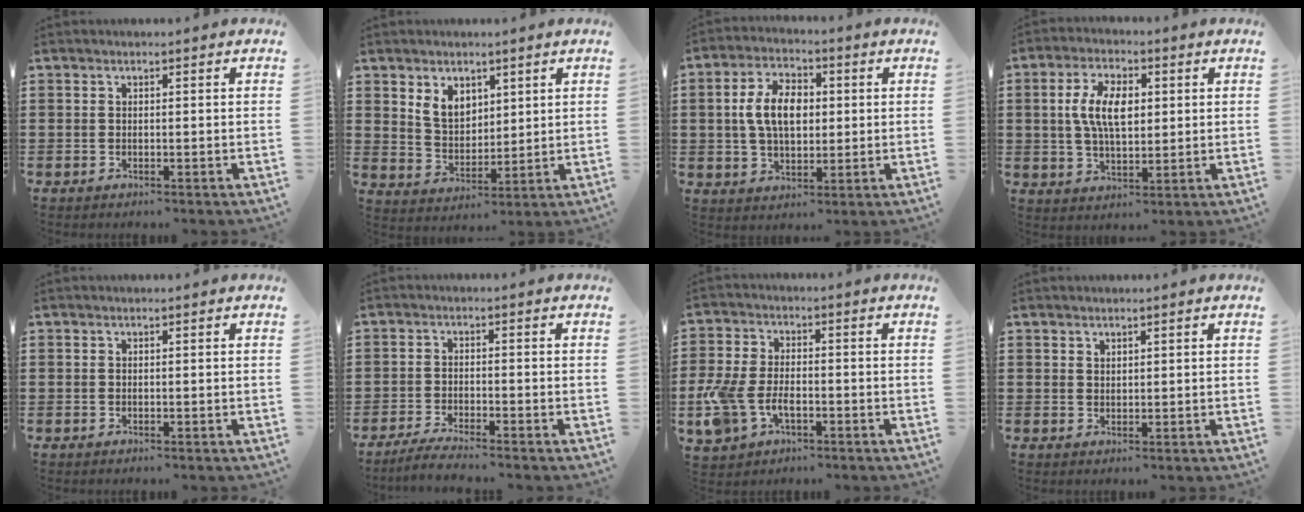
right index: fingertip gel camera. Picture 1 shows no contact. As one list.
[{"total": 5.3, "force": [3.0, 3.8, 2.2], "torque": [-0.061, 0.012, 0.055]}, {"total": 8.3, "force": [0.7, 5.0, 6.6], "torque": [-0.146, 0.009, 0.003]}, {"total": 8.0, "force": [1.2, 4.1, 6.7], "torque": [-0.142, 0.013, 0.017]}, {"total": 0.0}, {"total": 3.0, "force": [-2.8, -0.3, 0.9], "torque": [-0.021, -0.002, -0.058]}, {"total": 6.2, "force": [-2.1, 3.7, 4.5], "torque": [-0.120, 0.000, -0.046]}, {"total": 1.3, "force": [1.1, 0.6, 0.0], "torque": [-0.003, 0.002, 0.022]}]